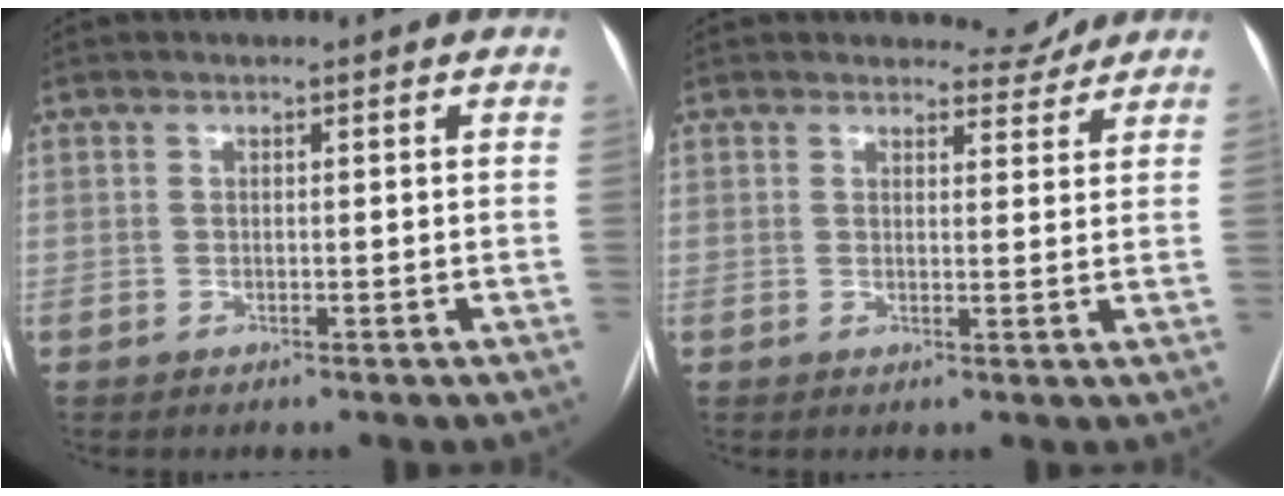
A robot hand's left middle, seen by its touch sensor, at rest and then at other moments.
{"total": 3.2, "force": [3.1, 0.8, -0.3], "torque": [0.002, -0.013, 0.035]}